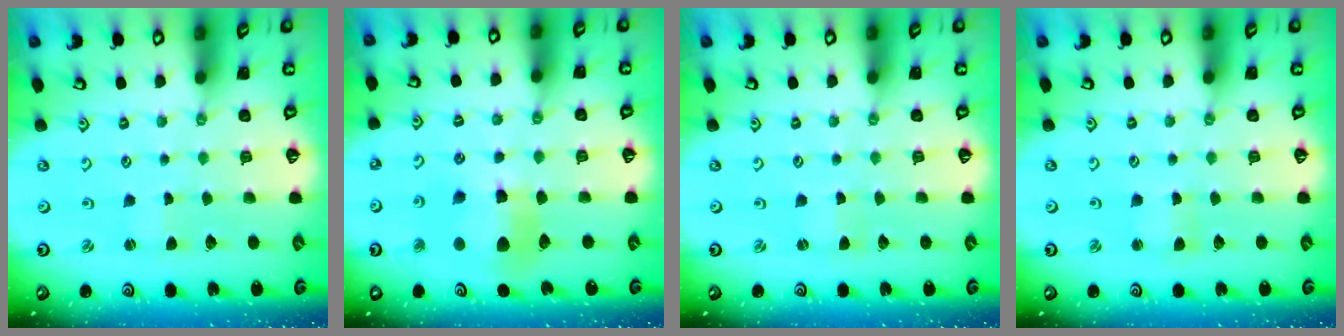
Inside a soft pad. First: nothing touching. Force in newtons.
{"total": 11.1, "press": 11.0, "slide": 1.6}
{"total": 0.6, "press": 0.6, "slide": 0.1}
{"total": 1.4, "press": 1.3, "slide": 0.3}